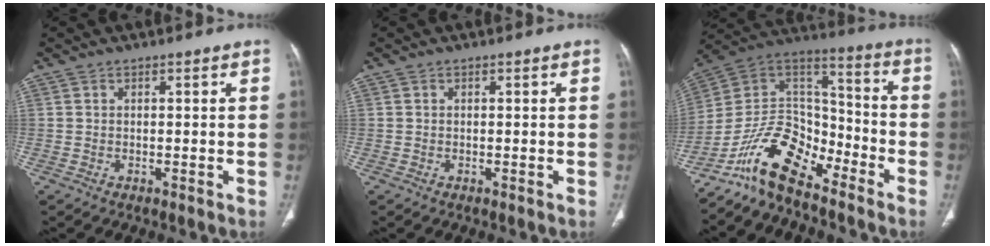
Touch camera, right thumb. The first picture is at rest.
{"total": 0.0}
{"total": 15.4, "force": [-11.2, 7.2, 7.7], "torque": [-0.116, 0.100, -0.215]}